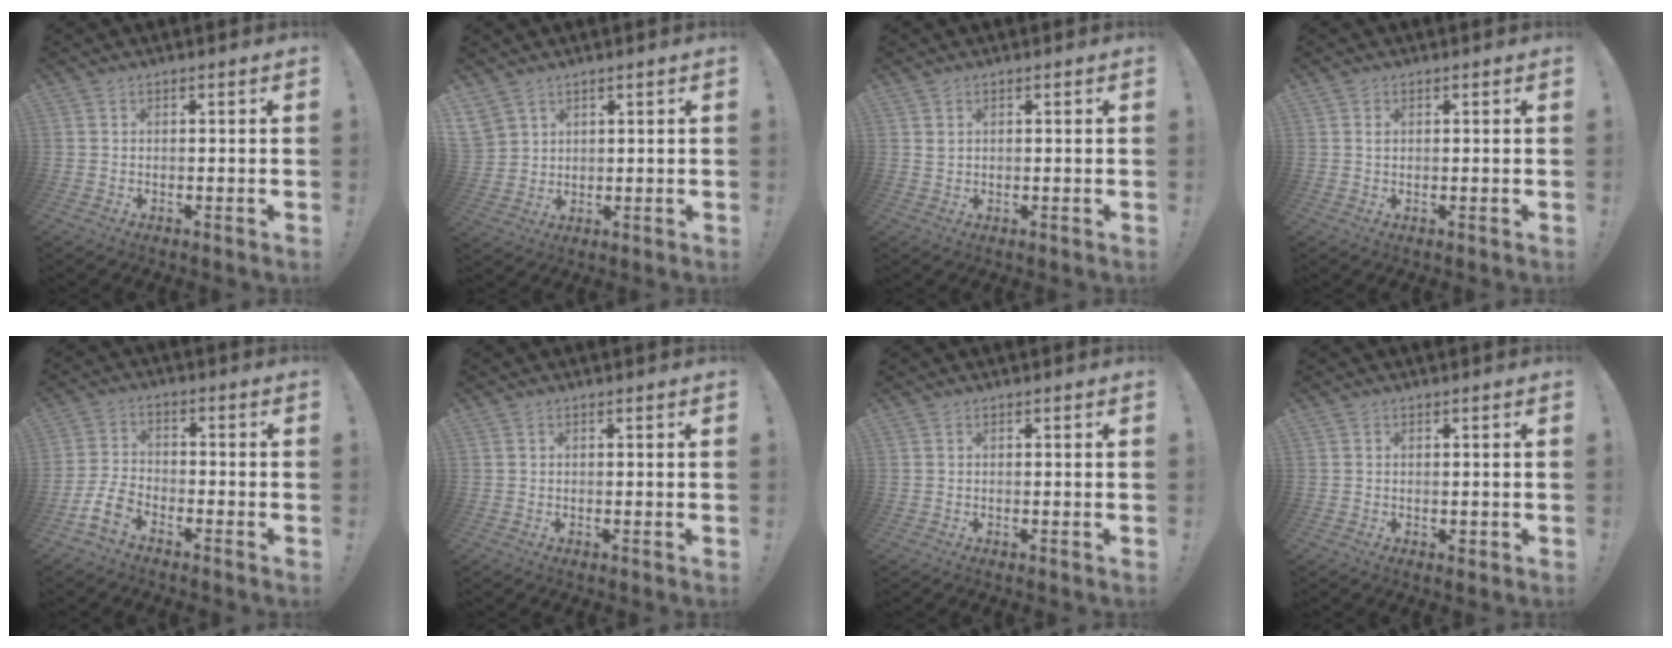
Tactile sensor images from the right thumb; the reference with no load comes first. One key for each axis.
{"total": 5.2, "fx": 3.4, "fy": 3.8, "fz": 0.8, "tx": -0.016, "ty": -0.018, "tz": 0.071}
{"total": 1.2, "fx": 0.8, "fy": 0.7, "fz": 0.5, "tx": -0.002, "ty": -0.003, "tz": 0.014}
{"total": 0.7, "fx": 0.5, "fy": 0.5, "fz": 0.2, "tx": 0.003, "ty": -0.003, "tz": 0.008}
{"total": 8.0, "fx": -5.2, "fy": 4.3, "fz": 4.4, "tx": -0.098, "ty": 0.018, "tz": -0.096}
{"total": 0.0}
{"total": 0.0}
{"total": 0.9, "fx": 0.1, "fy": 0.8, "fz": 0.5, "tx": -0.002, "ty": -0.001, "tz": 0.001}